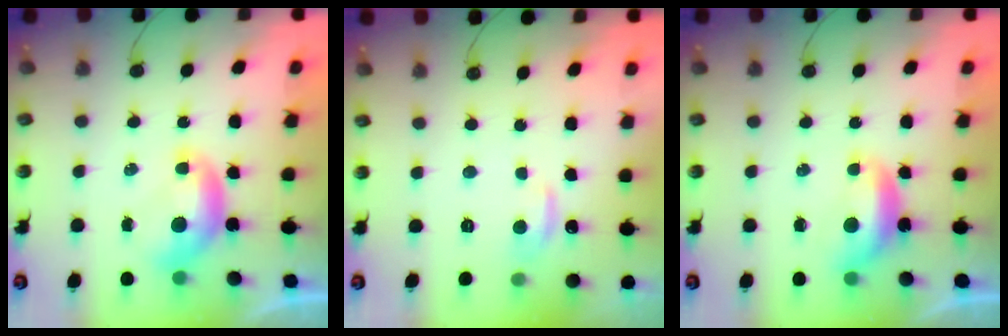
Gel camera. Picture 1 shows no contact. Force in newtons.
{"total": 0.8, "press": 0.1, "slide": 0.8}
{"total": 1.7, "press": 1.6, "slide": 0.7}